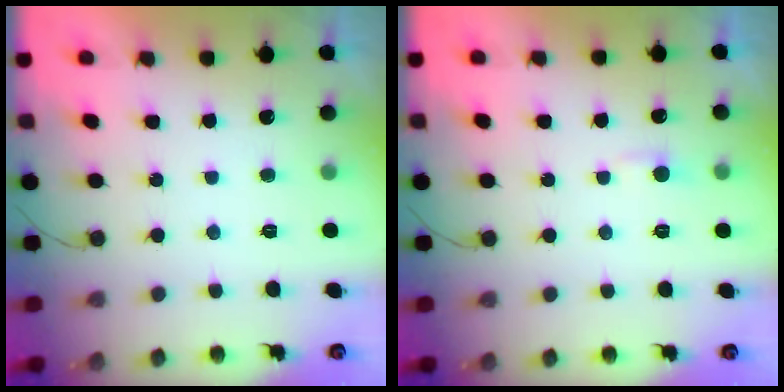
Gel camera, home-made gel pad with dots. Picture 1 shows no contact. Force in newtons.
{"total": 3.4, "press": 3.3, "slide": 0.5}